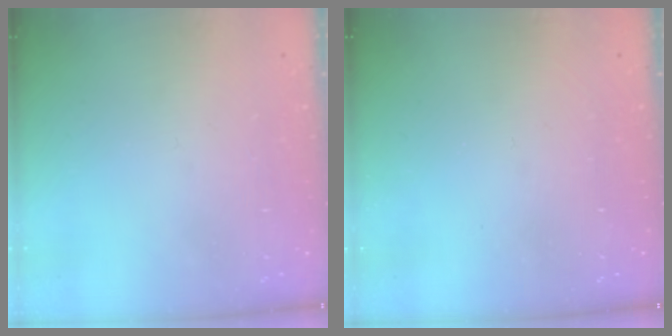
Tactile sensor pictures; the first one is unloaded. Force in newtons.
{"total": 0.0}